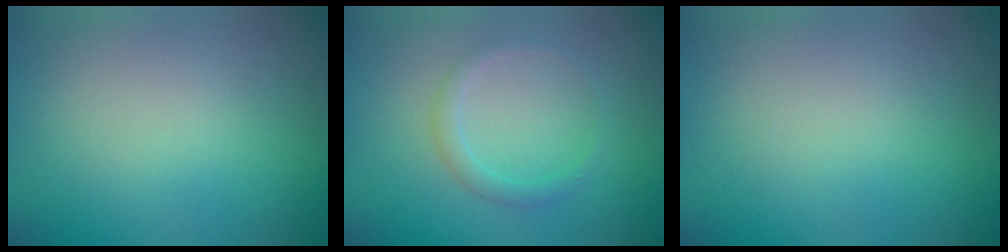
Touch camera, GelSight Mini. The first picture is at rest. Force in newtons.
{"total": 1.5, "press": 1.5, "slide": 0.1}
{"total": 0.0}